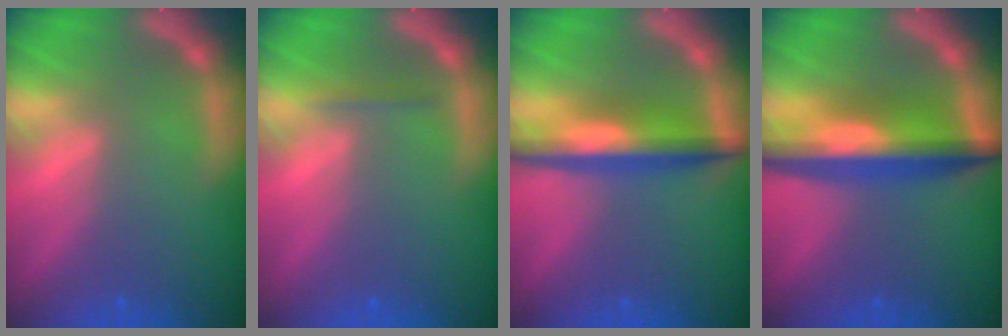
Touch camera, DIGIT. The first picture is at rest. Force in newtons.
{"total": 0.9}
{"total": 6.0}
{"total": 8.1}